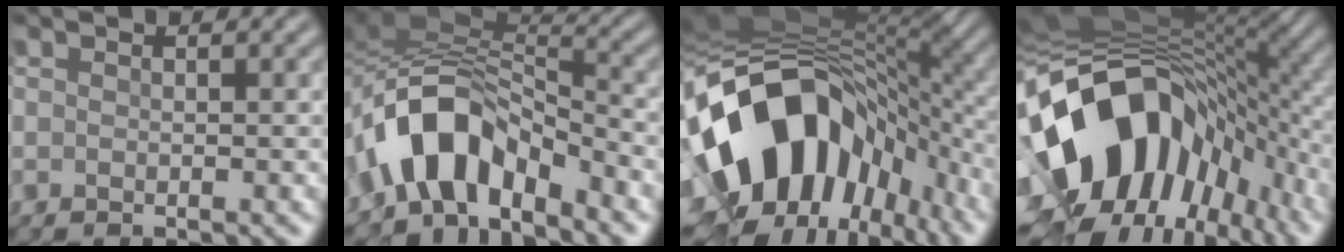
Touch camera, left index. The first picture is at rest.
{"total": 7.8, "force": [-4.0, 3.8, 5.5], "torque": [-0.090, 0.015, -0.078]}
{"total": 16.7, "force": [-4.2, 11.4, 11.4], "torque": [-0.207, -0.017, -0.062]}
{"total": 17.6, "force": [-3.4, 11.6, 12.7], "torque": [-0.230, -0.014, -0.053]}